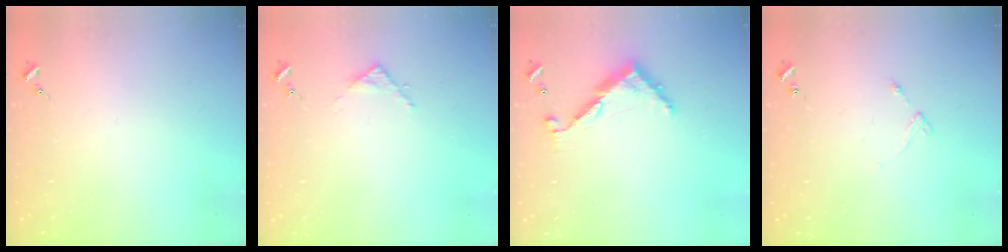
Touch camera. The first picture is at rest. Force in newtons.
{"total": 3.1, "press": 3.1, "slide": 0.4}
{"total": 9.2, "press": 9.2, "slide": 0.6}
{"total": 4.3, "press": 4.2, "slide": 0.5}